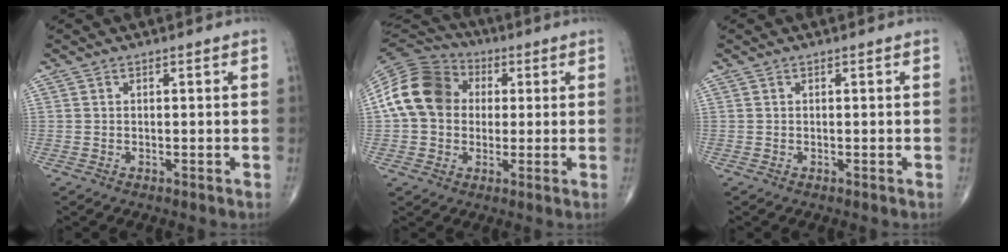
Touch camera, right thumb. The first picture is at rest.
{"total": 15.7, "force": [2.1, 12.6, 9.2], "torque": [-0.163, 0.029, 0.030]}
{"total": 0.0}